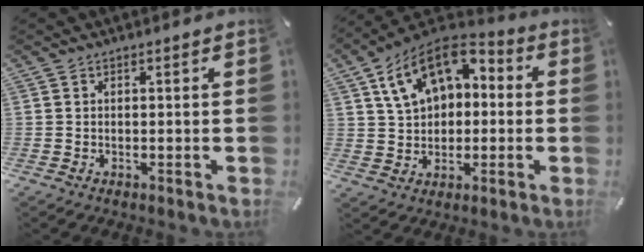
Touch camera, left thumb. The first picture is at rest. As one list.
[{"total": 13.8, "force": [5.3, 10.2, 7.7], "torque": [-0.149, -0.009, 0.099]}]